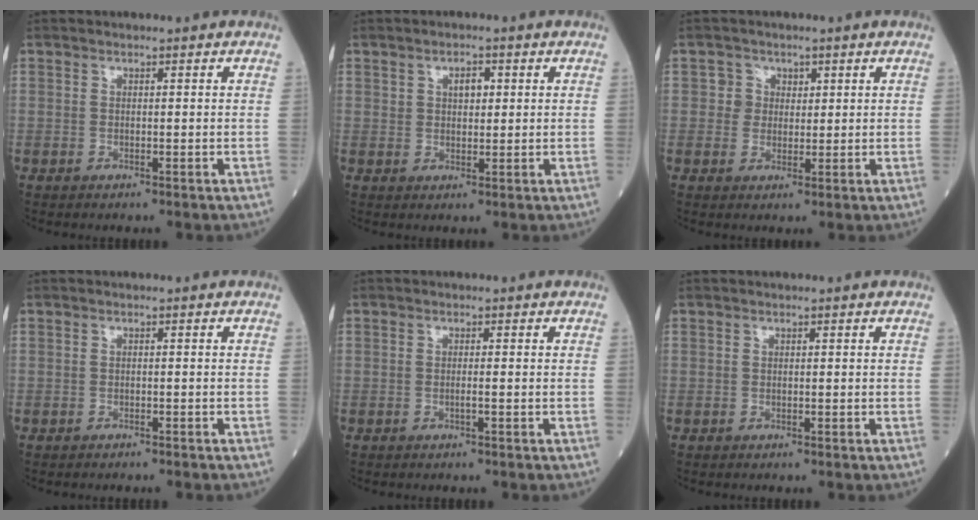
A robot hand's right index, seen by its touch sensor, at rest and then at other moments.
{"total": 2.8, "force": [1.0, 1.6, 2.1], "torque": [-0.031, 0.003, 0.015]}
{"total": 2.7, "force": [0.8, 2.6, 0.1], "torque": [0.008, 0.003, 0.009]}
{"total": 1.6, "force": [-1.5, 0.3, 0.6], "torque": [-0.013, -0.003, -0.017]}
{"total": 0.8, "force": [-0.3, -0.2, 0.7], "torque": [-0.013, 0.000, -0.006]}
{"total": 0.0}